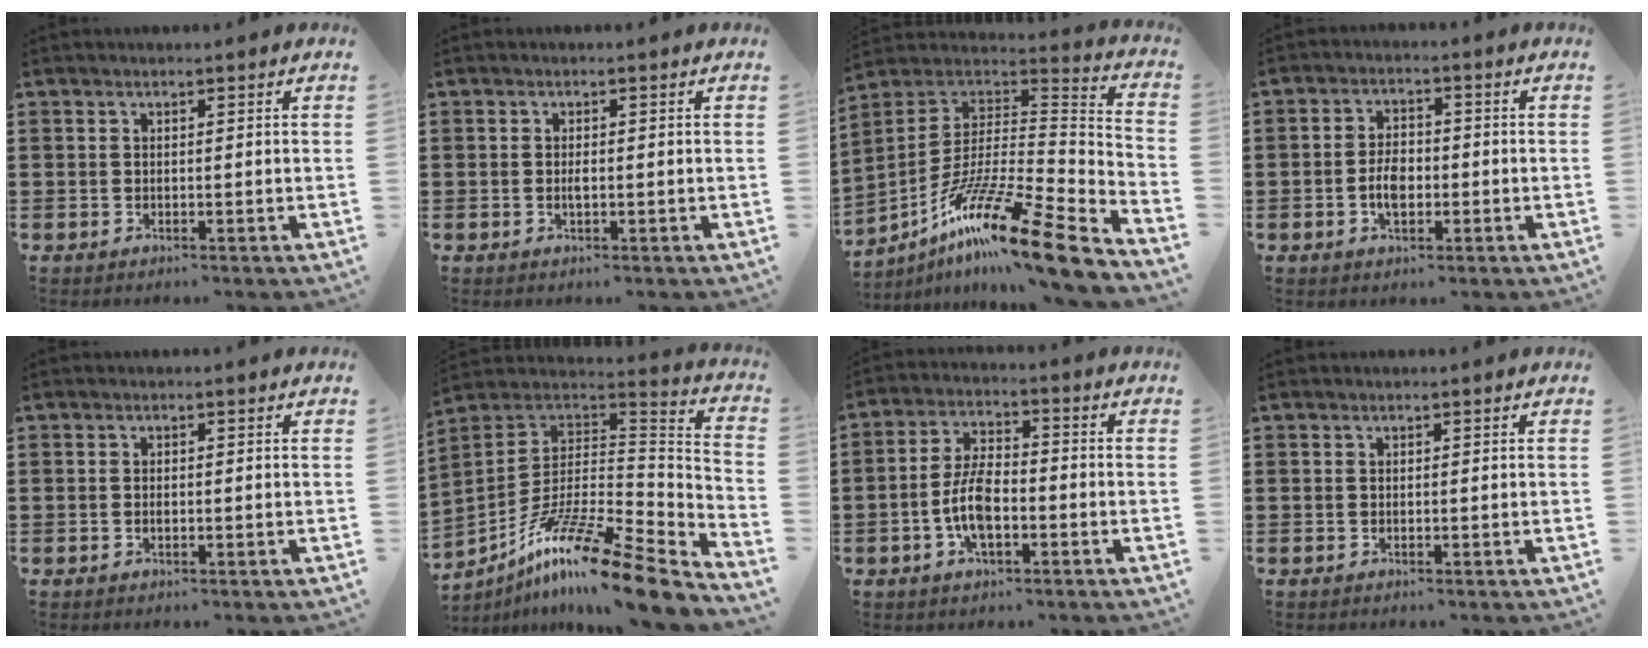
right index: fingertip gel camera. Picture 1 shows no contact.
{"total": 1.3, "force": [-0.2, 0.4, 1.2], "torque": [-0.023, -0.001, -0.003]}
{"total": 17.1, "force": [-11.8, 1.0, 12.2], "torque": [-0.225, 0.012, -0.216]}
{"total": 4.1, "force": [-1.0, 2.2, 3.3], "torque": [-0.061, -0.001, -0.021]}
{"total": 0.6, "force": [-0.2, 0.1, 0.5], "torque": [-0.012, -0.004, -0.002]}
{"total": 15.2, "force": [-11.0, 1.7, 10.4], "torque": [-0.189, 0.013, -0.205]}
{"total": 7.2, "force": [-2.2, 3.1, 6.1], "torque": [-0.146, -0.002, -0.049]}
{"total": 0.0}